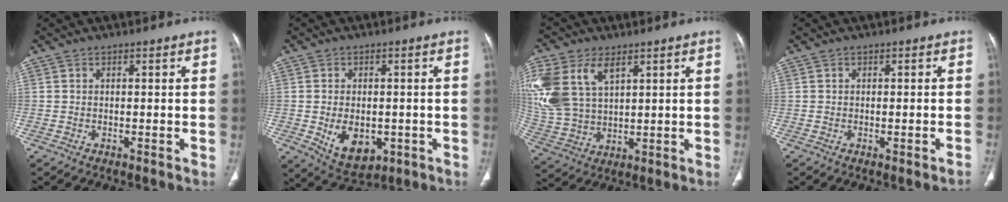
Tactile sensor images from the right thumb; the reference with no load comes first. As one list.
[{"total": 8.7, "force": [-2.0, 5.8, 6.2], "torque": [-0.077, -0.003, -0.014]}, {"total": 16.7, "force": [6.9, 10.2, 11.2], "torque": [-0.256, -0.009, 0.144]}, {"total": 1.3, "force": [-0.7, 0.1, 1.1], "torque": [-0.018, 0.007, -0.007]}]